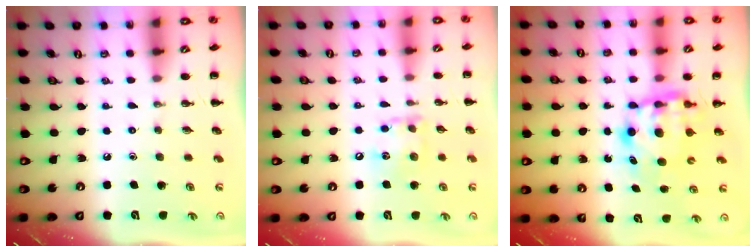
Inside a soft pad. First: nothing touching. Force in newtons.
{"total": 9.1, "press": 9.1, "slide": 0.8}
{"total": 6.8, "press": 6.8, "slide": 1.0}